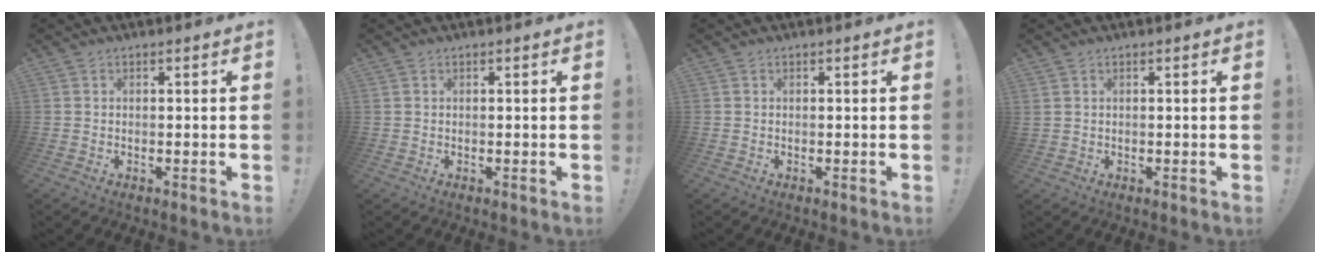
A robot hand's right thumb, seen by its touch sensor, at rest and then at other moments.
{"total": 0.0}
{"total": 0.0}
{"total": 0.9, "force": [0.4, 0.6, 0.5], "torque": [-0.009, 0.003, 0.007]}